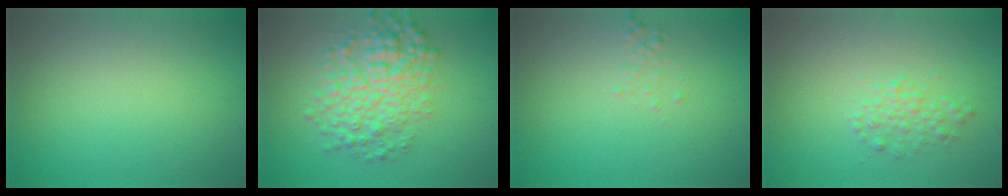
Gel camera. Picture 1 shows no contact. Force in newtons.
{"total": 5.9, "press": 5.9, "slide": 0.1}
{"total": 0.7, "press": 0.6, "slide": 0.1}
{"total": 1.7, "press": 1.7, "slide": 0.0}